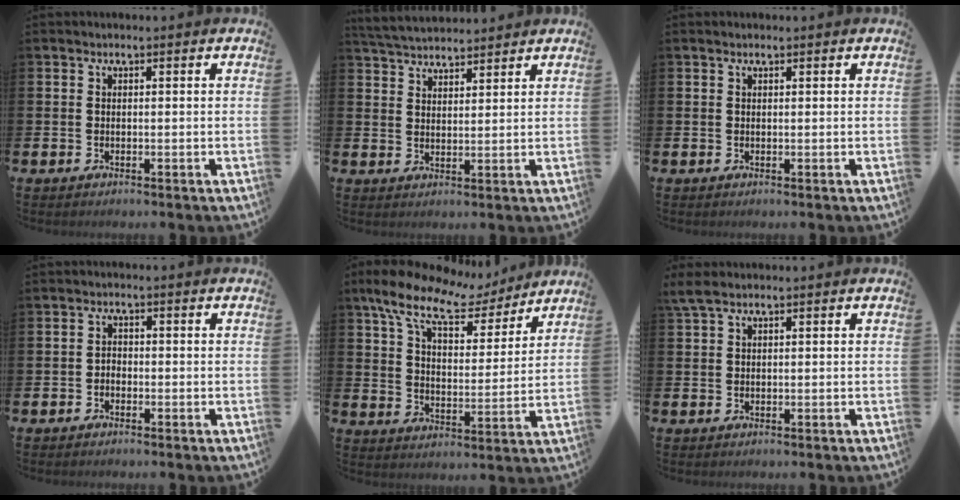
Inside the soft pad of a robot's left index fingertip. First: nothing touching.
{"total": 4.2, "force": [4.2, 0.7, 0.3], "torque": [-0.025, -0.018, 0.077]}
{"total": 0.5, "force": [0.4, 0.1, 0.3], "torque": [-0.004, 0.002, 0.007]}
{"total": 1.4, "force": [-0.9, 1.0, 0.4], "torque": [-0.008, 0.003, -0.021]}
{"total": 11.4, "force": [9.4, 4.0, 5.0], "torque": [-0.120, -0.052, 0.161]}
{"total": 2.2, "force": [1.5, 0.9, 1.4], "torque": [-0.031, 0.007, 0.026]}